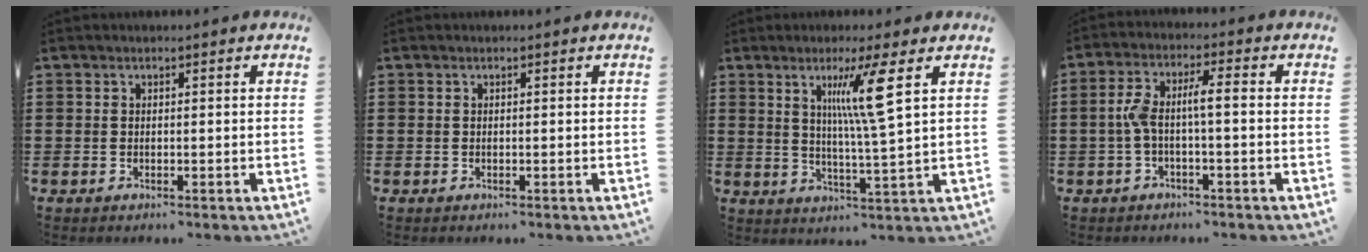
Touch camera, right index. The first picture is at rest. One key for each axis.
{"total": 0.0}
{"total": 8.3, "fx": 3.3, "fy": -0.2, "fz": 7.6, "tx": -0.157, "ty": -0.001, "tz": 0.050}
{"total": 5.3, "fx": -0.8, "fy": 1.2, "fz": 5.1, "tx": -0.121, "ty": -0.004, "tz": -0.027}